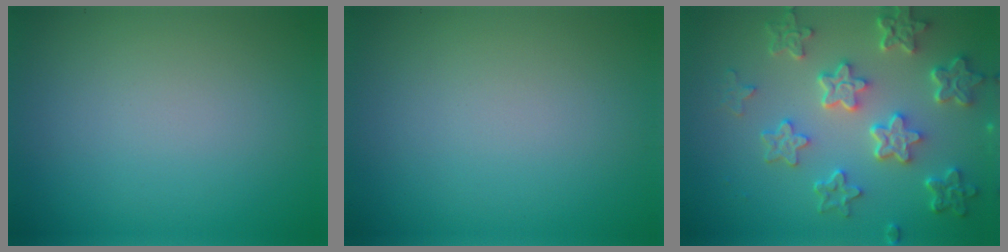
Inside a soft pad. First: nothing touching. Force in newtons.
{"total": 0.0}
{"total": 6.6, "press": 5.0, "slide": 4.3}